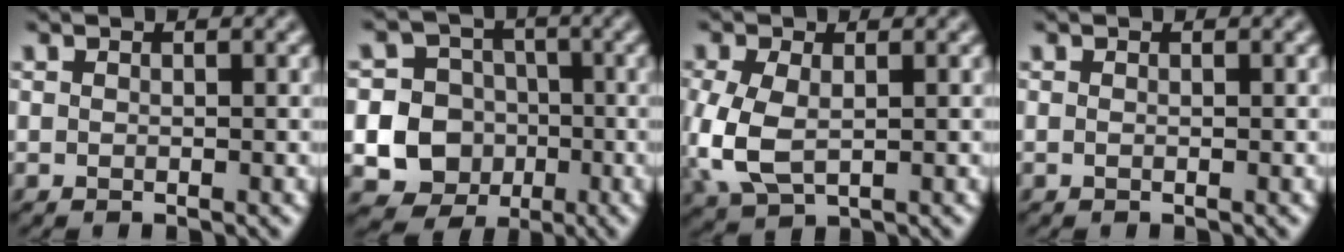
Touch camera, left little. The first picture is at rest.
{"total": 14.3, "force": [-3.4, 13.5, 3.2], "torque": [-0.093, -0.015, -0.072]}
{"total": 5.3, "force": [-0.5, 3.3, 4.1], "torque": [-0.123, -0.007, -0.005]}
{"total": 0.0}